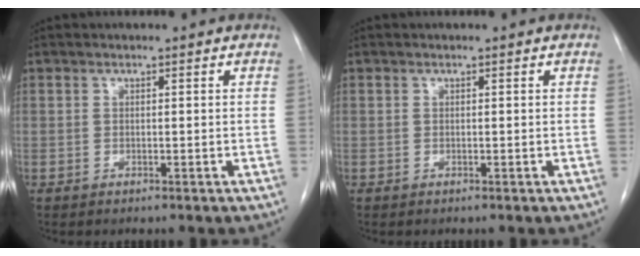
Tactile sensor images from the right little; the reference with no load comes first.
{"total": 0.0}